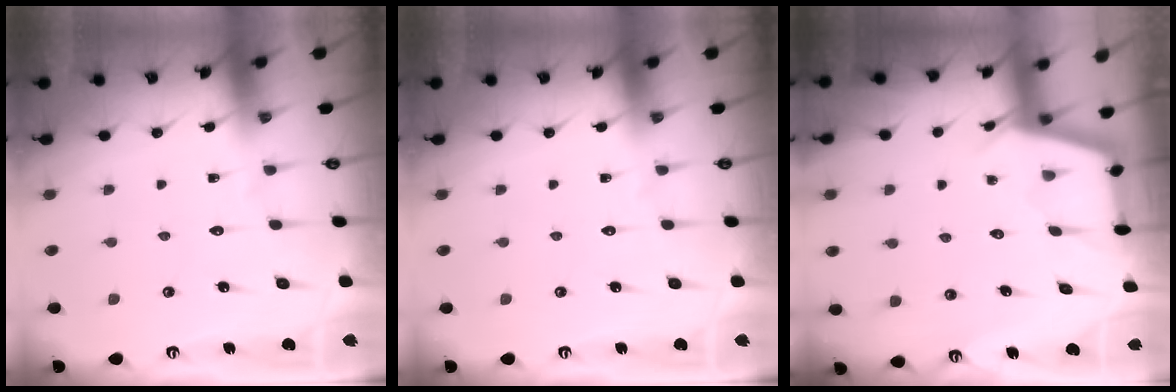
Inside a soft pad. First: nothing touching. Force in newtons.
{"total": 0.0}
{"total": 2.9, "press": 2.9, "slide": 0.3}